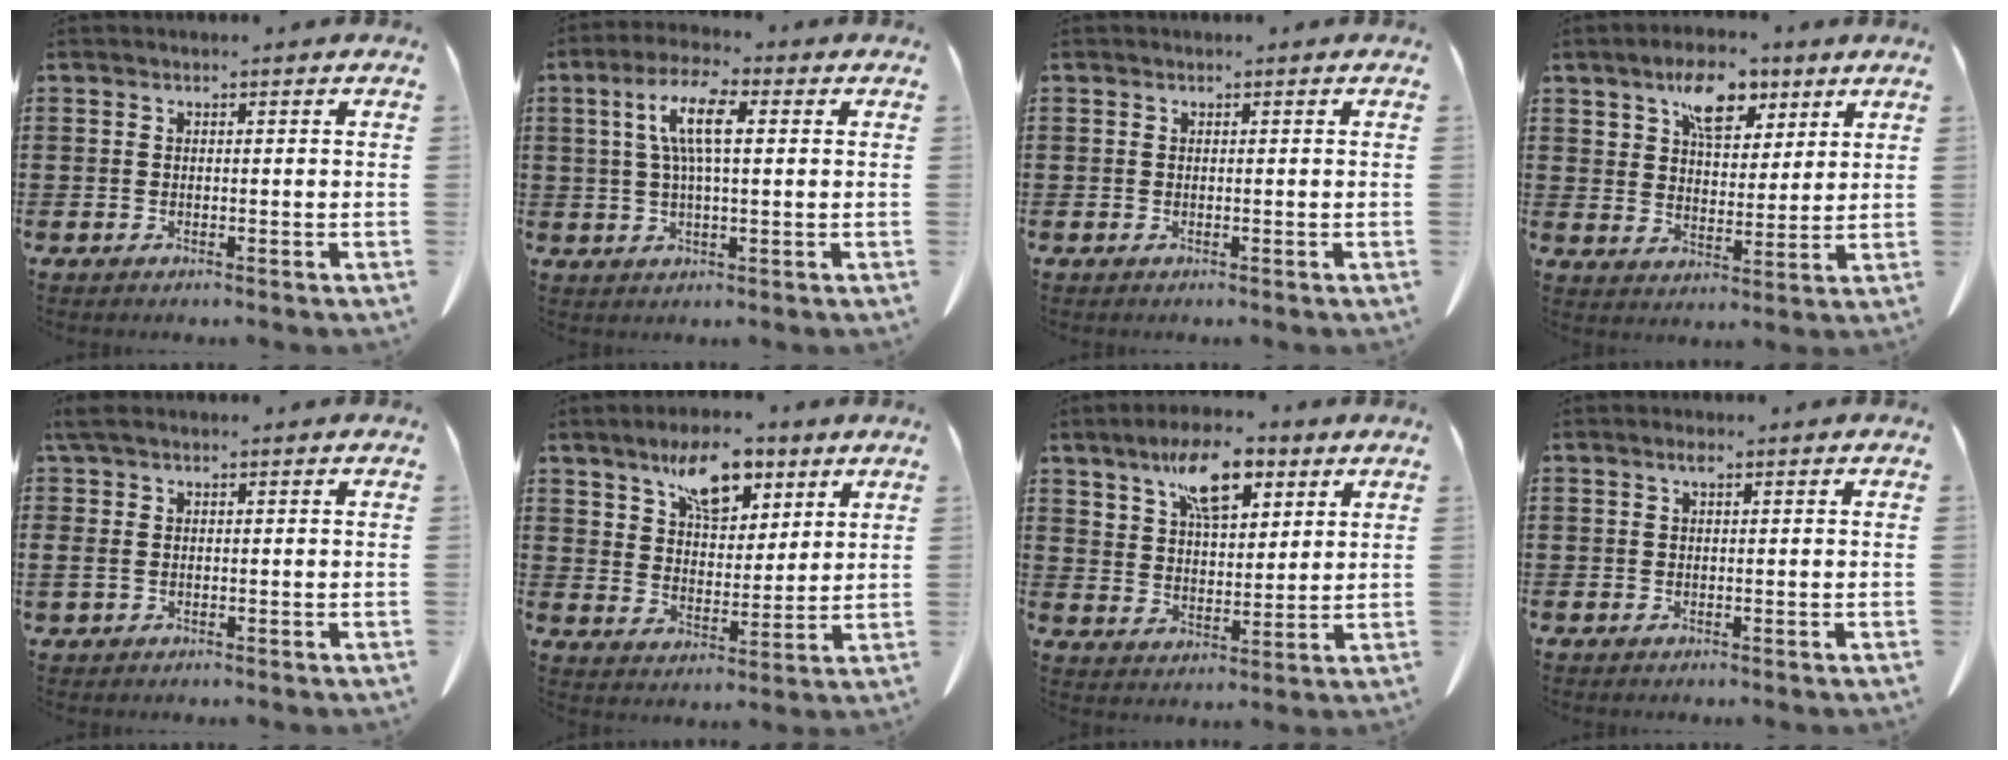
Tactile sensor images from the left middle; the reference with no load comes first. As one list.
[{"total": 7.9, "force": [1.7, 2.4, 7.3], "torque": [-0.157, 0.008, 0.023]}, {"total": 0.0}, {"total": 9.0, "force": [5.9, 4.7, 5.0], "torque": [-0.096, -0.002, 0.102]}, {"total": 2.3, "force": [0.0, 1.4, 1.9], "torque": [-0.056, 0.001, -0.006]}, {"total": 9.6, "force": [6.4, 4.5, 5.6], "torque": [-0.105, -0.007, 0.112]}, {"total": 10.3, "force": [6.6, 4.4, 6.6], "torque": [-0.123, -0.010, 0.115]}, {"total": 1.1, "force": [0.4, 0.3, 1.0], "torque": [-0.020, 0.005, 0.006]}]